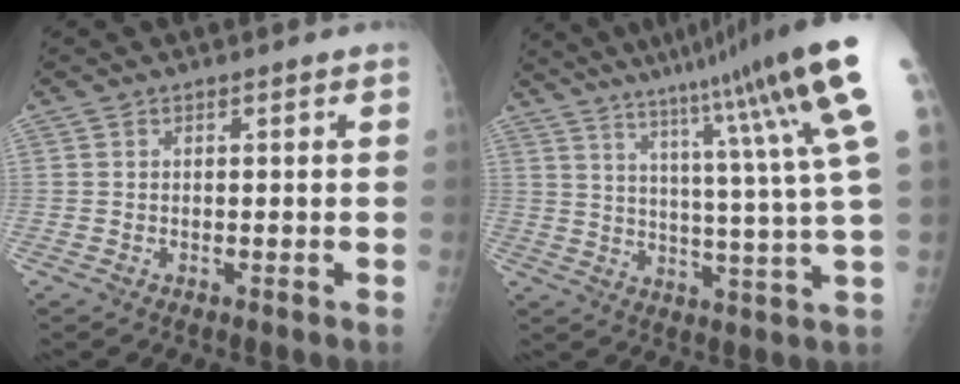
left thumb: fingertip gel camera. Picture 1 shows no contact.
{"total": 21.7, "force": [12.7, 0.1, 17.6], "torque": [-0.246, -0.048, 0.172]}